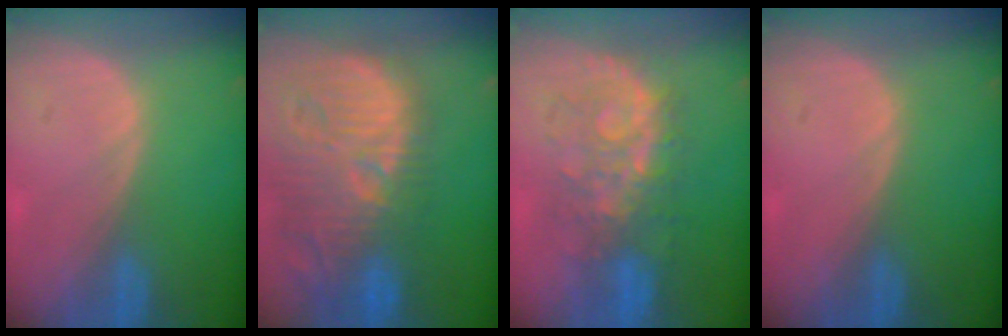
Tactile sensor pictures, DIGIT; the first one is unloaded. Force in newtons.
{"total": 14.6, "press": 13.0, "slide": 6.6}
{"total": 8.3, "press": 8.3, "slide": 0.9}
{"total": 0.0}